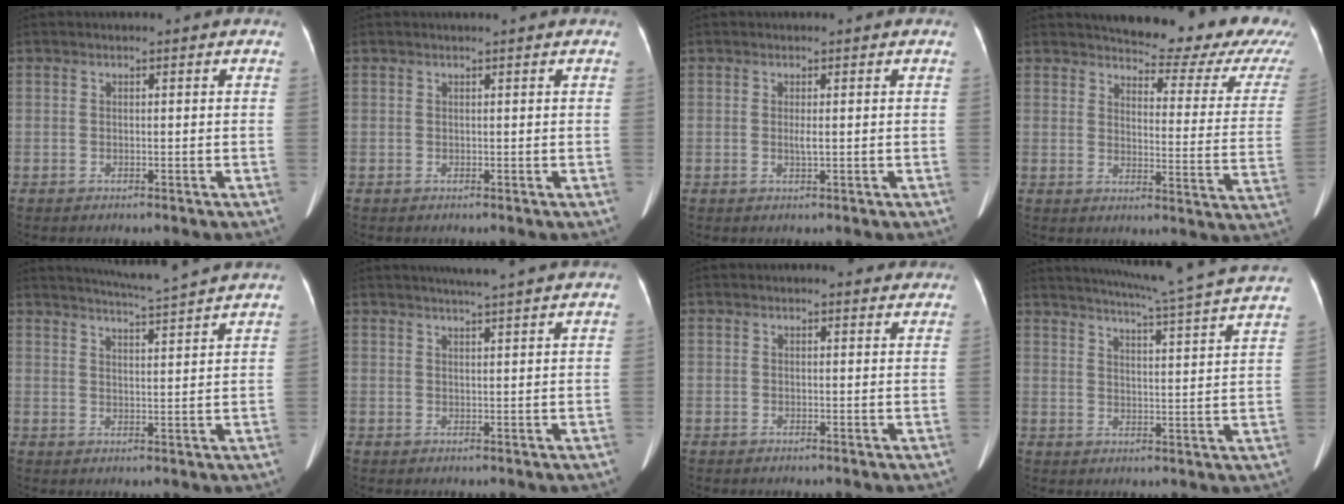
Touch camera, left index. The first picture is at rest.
{"total": 1.2, "force": [1.1, -0.1, 0.5], "torque": [-0.007, 0.010, 0.017]}
{"total": 1.1, "force": [0.0, 0.0, 1.1], "torque": [-0.026, -0.002, 0.002]}
{"total": 17.9, "force": [16.1, 3.3, 7.2], "torque": [-0.077, -0.061, 0.168]}
{"total": 10.0, "force": [9.4, -1.4, 3.2], "torque": [-0.060, 0.003, 0.127]}
{"total": 7.3, "force": [6.4, -0.4, 3.3], "torque": [-0.054, 0.020, 0.083]}
{"total": 3.0, "force": [2.8, 0.9, 0.6], "torque": [-0.005, -0.001, 0.023]}
{"total": 20.9, "force": [19.1, -1.5, 8.4], "torque": [-0.143, -0.041, 0.237]}